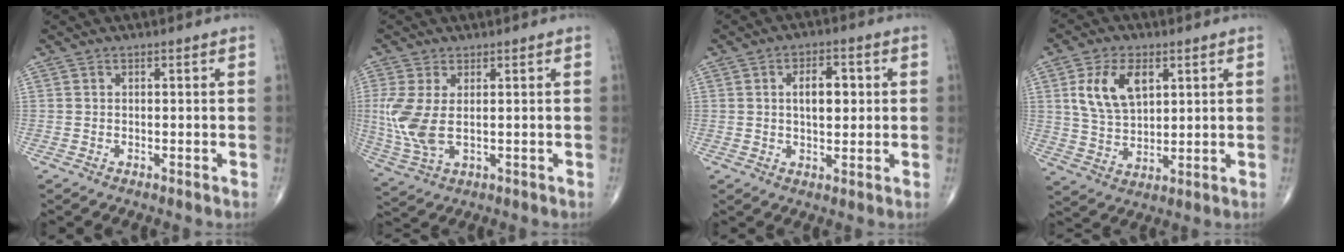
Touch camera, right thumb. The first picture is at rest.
{"total": 8.7, "force": [0.5, 4.3, 7.5], "torque": [-0.193, -0.009, 0.023]}
{"total": 6.6, "force": [1.1, 3.6, 5.5], "torque": [-0.069, 0.003, 0.015]}
{"total": 10.8, "force": [3.8, 6.4, 7.9], "torque": [-0.135, -0.009, 0.076]}